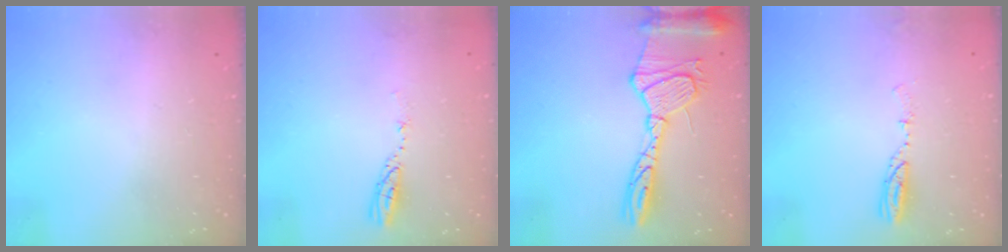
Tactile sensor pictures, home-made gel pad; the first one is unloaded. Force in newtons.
{"total": 3.5, "press": 3.5, "slide": 0.3}
{"total": 17.8, "press": 17.7, "slide": 1.5}
{"total": 4.8, "press": 4.7, "slide": 1.0}